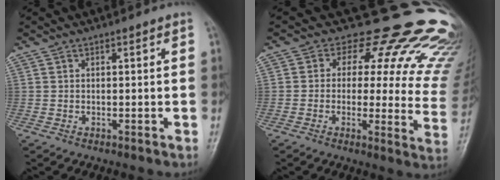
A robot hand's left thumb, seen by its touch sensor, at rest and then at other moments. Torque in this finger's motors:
{"motor_torque": [0.12, -0.02, -0.36, -0.38, 0.02]}